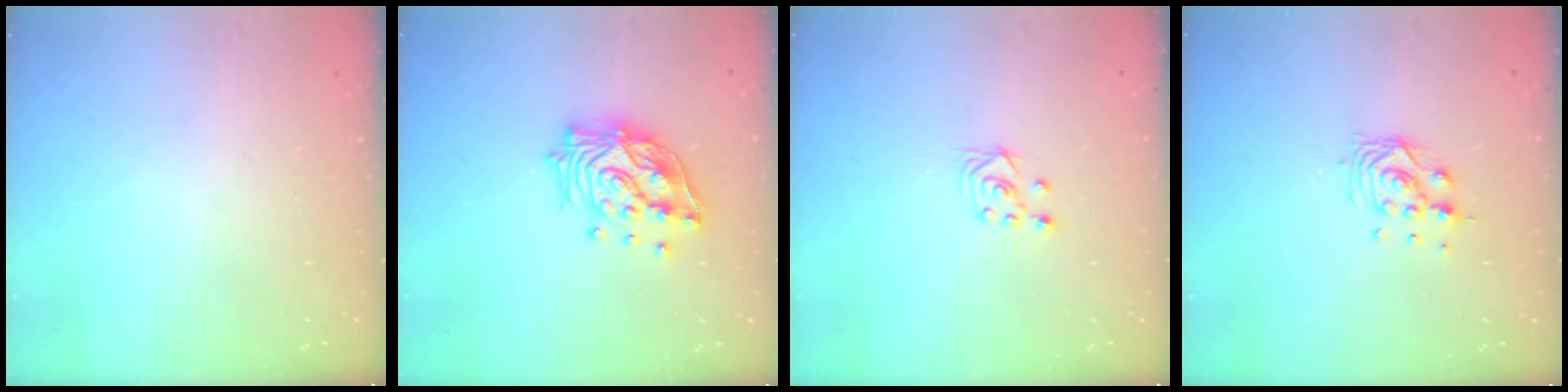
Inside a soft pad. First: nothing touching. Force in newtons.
{"total": 15.2, "press": 15.1, "slide": 1.7}
{"total": 2.8, "press": 2.6, "slide": 1.1}
{"total": 7.9, "press": 7.8, "slide": 0.6}